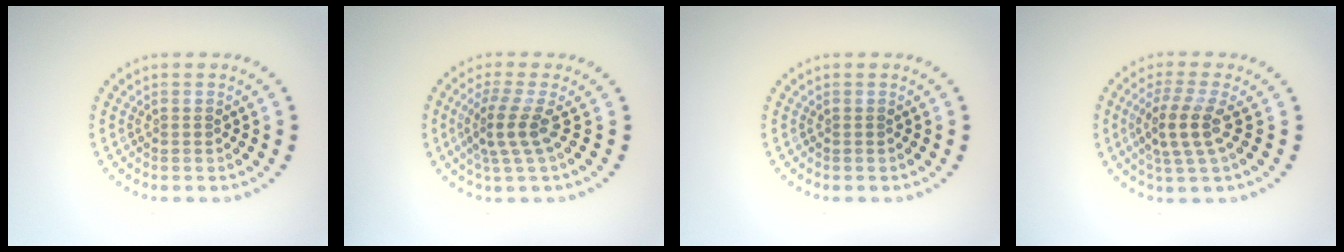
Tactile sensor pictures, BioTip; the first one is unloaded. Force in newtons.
{"total": 2.9, "press": 2.1, "slide": 2.0}
{"total": 0.0}
{"total": 3.3, "press": 2.7, "slide": 1.9}